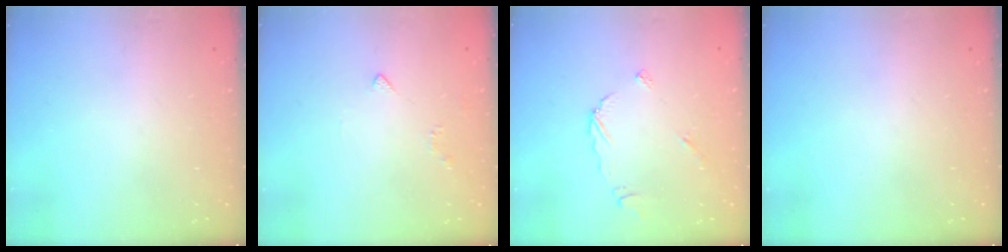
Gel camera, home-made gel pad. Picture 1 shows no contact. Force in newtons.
{"total": 2.4, "press": 2.3, "slide": 0.6}
{"total": 4.9, "press": 4.9, "slide": 0.4}
{"total": 0.0}